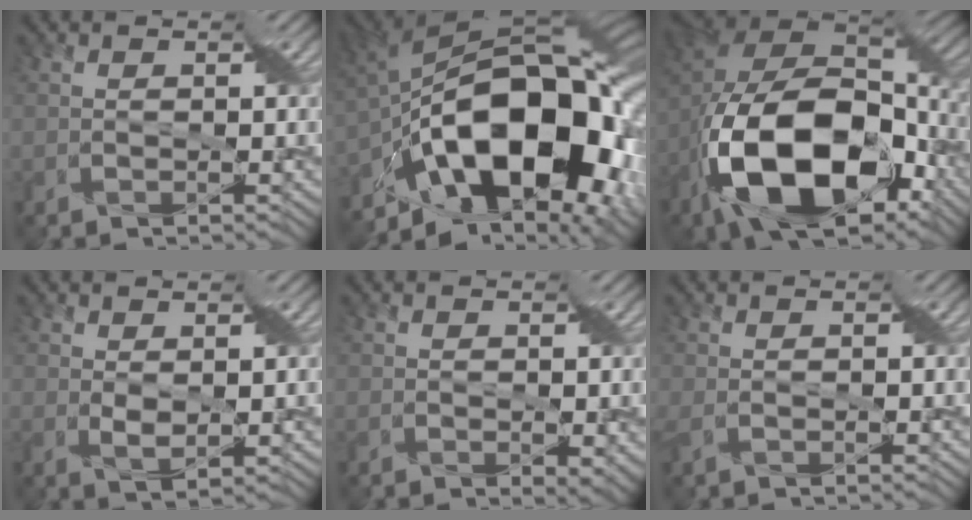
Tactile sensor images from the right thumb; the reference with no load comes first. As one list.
[{"total": 19.3, "force": [-6.7, 10.8, 14.6], "torque": [-0.248, -0.008, -0.110]}, {"total": 19.0, "force": [-7.6, 10.9, 13.5], "torque": [-0.300, -0.040, -0.128]}, {"total": 2.1, "force": [0.7, 1.1, 1.6], "torque": [-0.043, -0.006, 0.019]}, {"total": 2.6, "force": [-0.3, 1.5, 2.1], "torque": [-0.030, -0.011, 0.002]}, {"total": 1.5, "force": [-0.1, 0.9, 1.3], "torque": [-0.036, -0.002, -0.003]}]